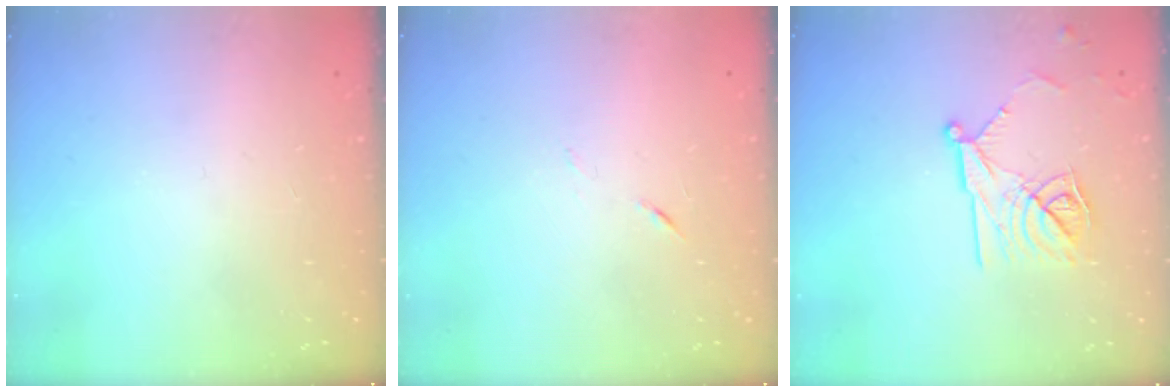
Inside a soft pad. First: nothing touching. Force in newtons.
{"total": 4.0, "press": 3.9, "slide": 0.8}
{"total": 13.5, "press": 13.5, "slide": 0.2}